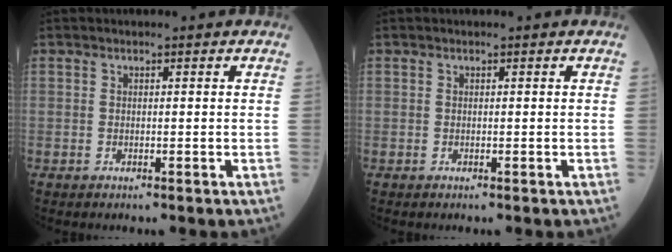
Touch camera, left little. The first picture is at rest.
{"total": 0.0}